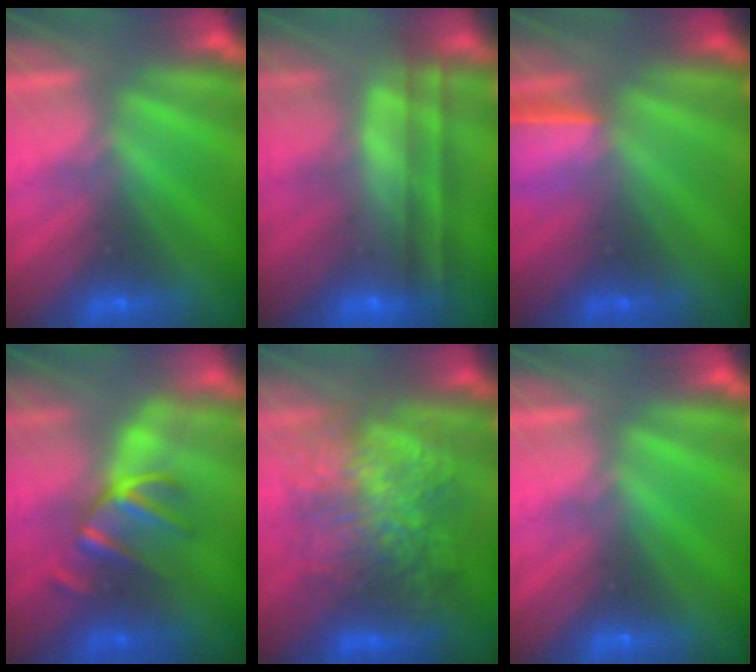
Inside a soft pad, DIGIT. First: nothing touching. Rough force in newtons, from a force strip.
{"total": 8.6}
{"total": 1.6}
{"total": 2.9}
{"total": 7.2}
{"total": 0.0}